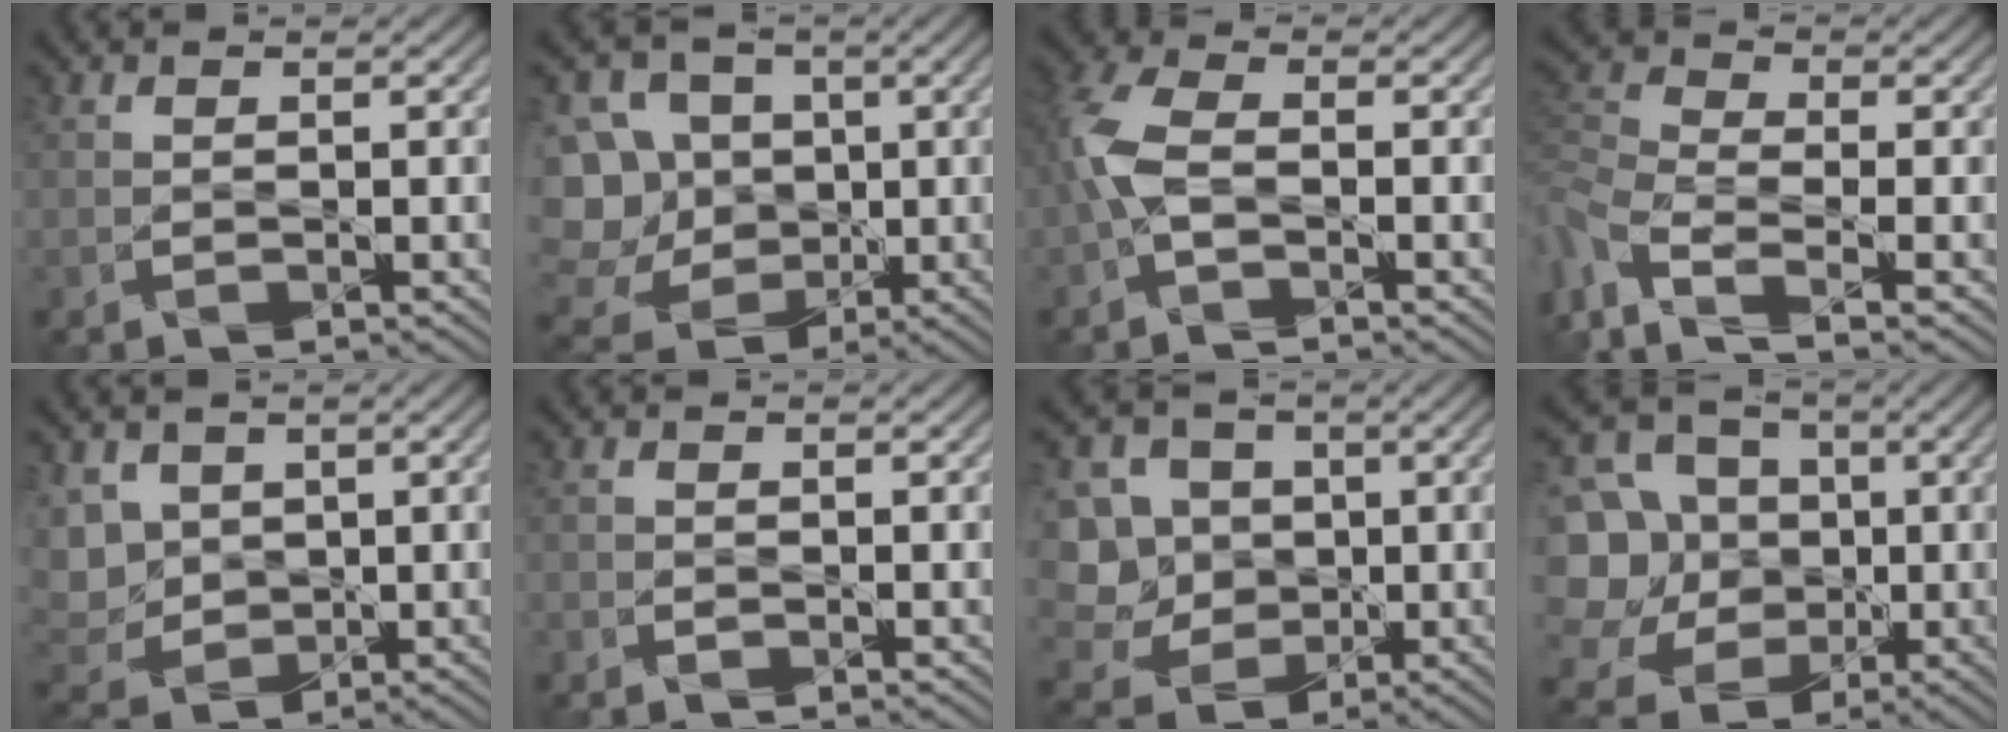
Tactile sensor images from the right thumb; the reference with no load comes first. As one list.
[{"total": 14.9, "force": [-0.4, 13.6, 6.1], "torque": [-0.236, 0.032, -0.008]}, {"total": 5.2, "force": [-1.3, 2.4, 4.5], "torque": [-0.127, 0.010, -0.034]}, {"total": 8.5, "force": [-3.8, 3.5, 6.8], "torque": [-0.194, -0.012, -0.078]}, {"total": 6.4, "force": [1.5, 5.1, 3.6], "torque": [-0.138, 0.008, 0.021]}, {"total": 1.2, "force": [-1.0, 0.4, 0.5], "torque": [-0.013, -0.002, -0.021]}, {"total": 11.3, "force": [0.9, 10.0, 5.0], "torque": [-0.204, 0.036, -0.003]}, {"total": 15.2, "force": [0.9, 13.7, 6.6], "torque": [-0.260, 0.034, 0.007]}]